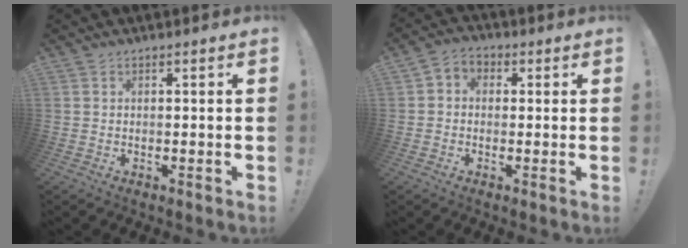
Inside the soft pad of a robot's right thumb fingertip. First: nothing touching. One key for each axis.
{"total": 3.9, "fx": -0.9, "fy": 3.2, "fz": 1.9, "tx": -0.025, "ty": 0.008, "tz": -0.015}